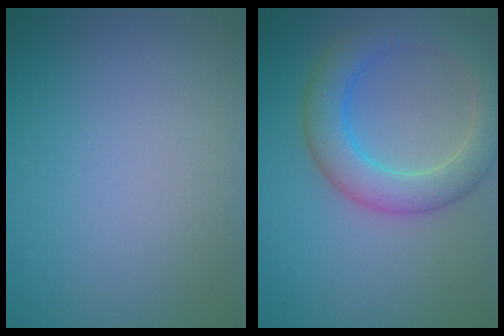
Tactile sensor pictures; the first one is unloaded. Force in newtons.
{"total": 5.4, "press": 5.3, "slide": 0.3}